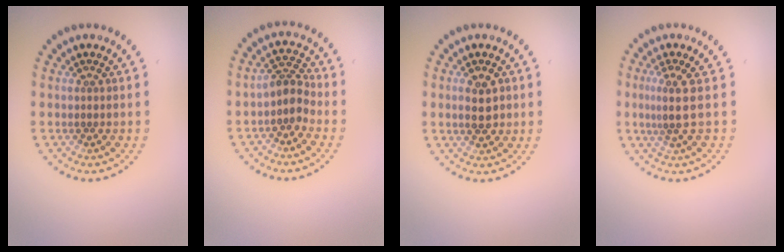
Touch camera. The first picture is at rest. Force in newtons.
{"total": 2.5, "press": 1.9, "slide": 1.6}
{"total": 2.7, "press": 2.7, "slide": 0.1}
{"total": 2.4, "press": 1.7, "slide": 1.7}